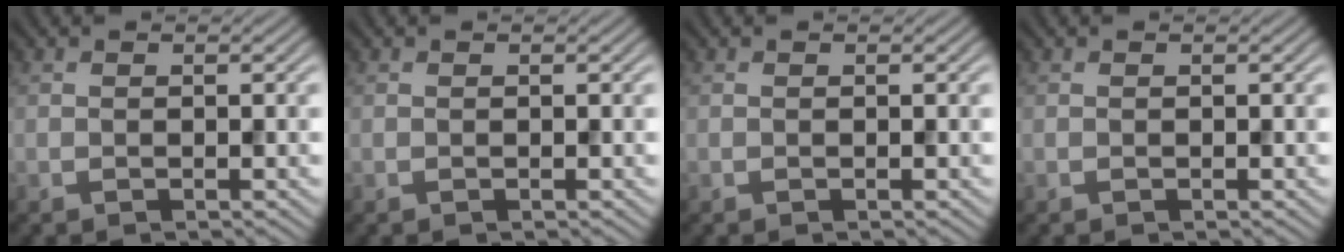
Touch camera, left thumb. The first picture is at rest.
{"total": 0.0}
{"total": 0.0}
{"total": 0.0}